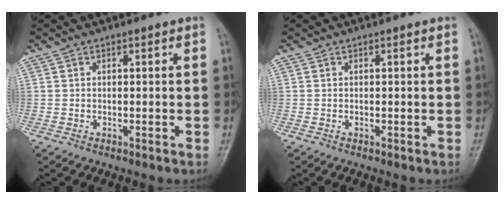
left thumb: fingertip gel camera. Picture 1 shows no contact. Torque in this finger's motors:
{"motor_torque": [-0.02, 0.00, 0.01, 0.03, 0.00]}